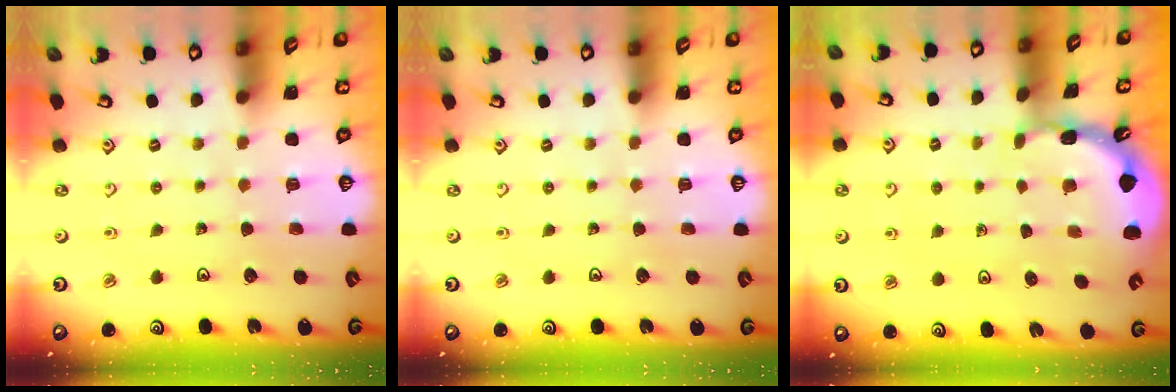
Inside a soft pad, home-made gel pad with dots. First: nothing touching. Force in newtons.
{"total": 0.0}
{"total": 1.6, "press": 1.6, "slide": 0.3}